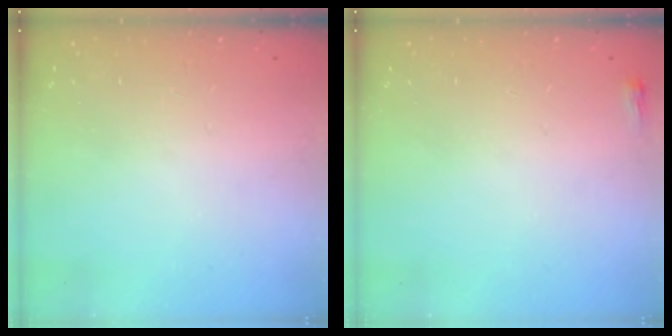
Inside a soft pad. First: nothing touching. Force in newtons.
{"total": 2.0, "press": 2.0, "slide": 0.5}